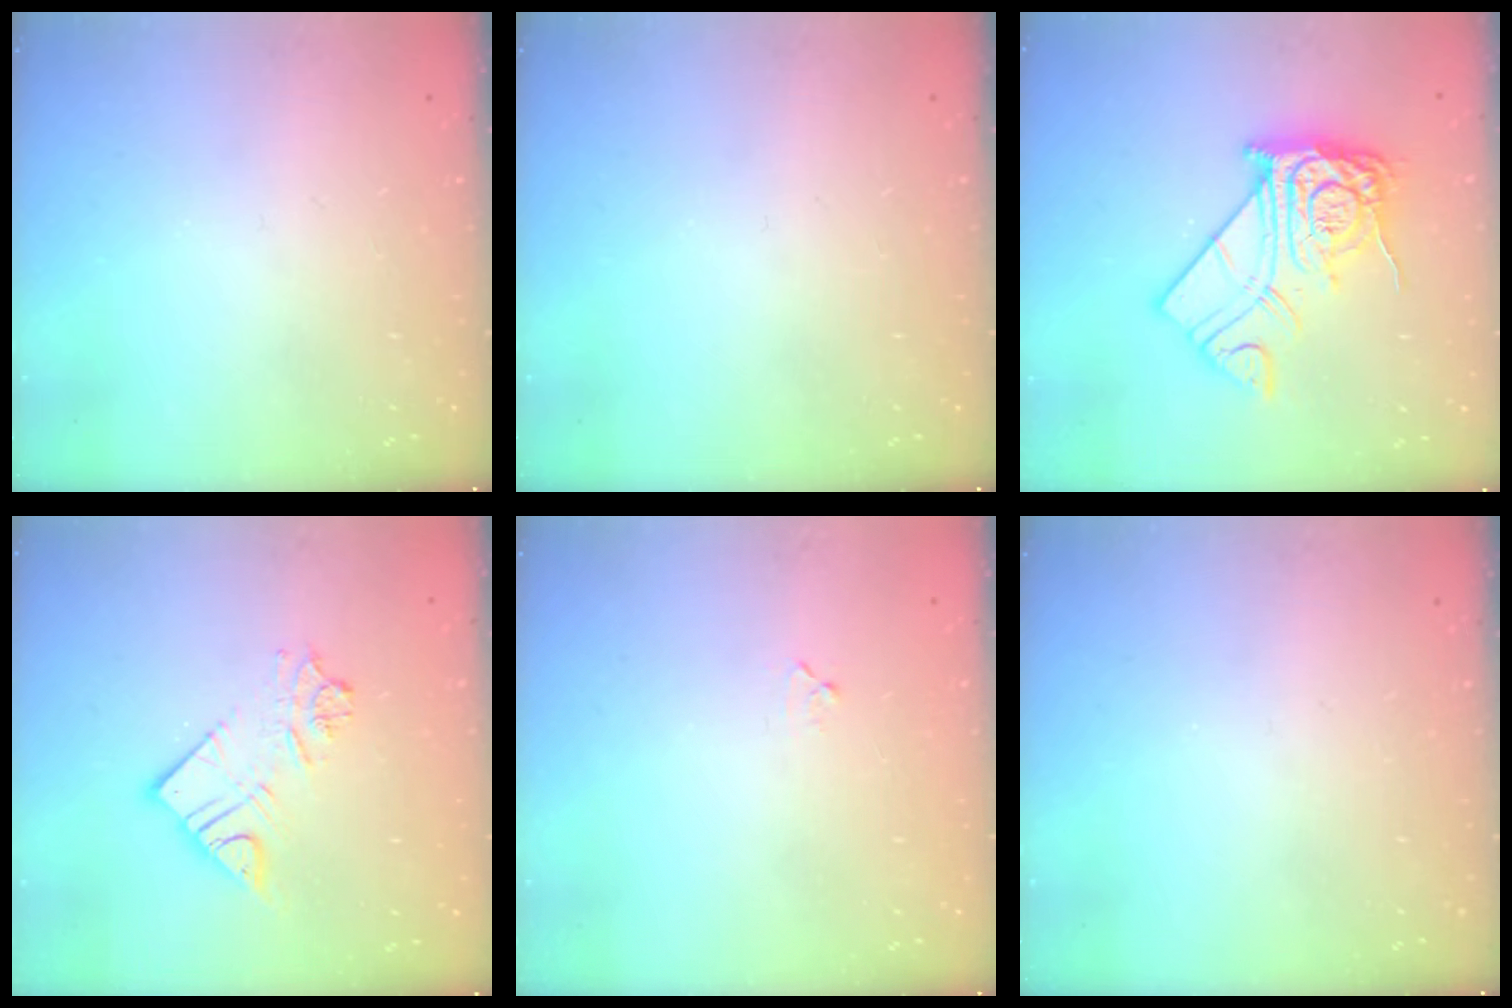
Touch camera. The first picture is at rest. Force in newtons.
{"total": 0.0}
{"total": 16.2, "press": 16.1, "slide": 1.3}
{"total": 10.8, "press": 10.8, "slide": 1.1}
{"total": 3.4, "press": 3.4, "slide": 0.4}
{"total": 0.0}